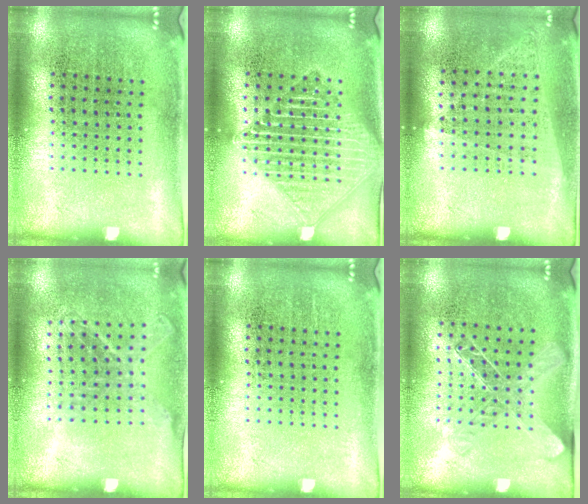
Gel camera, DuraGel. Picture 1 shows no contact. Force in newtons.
{"total": 2.6, "press": 2.6, "slide": 0.3}
{"total": 1.0, "press": 0.9, "slide": 0.5}
{"total": 1.1, "press": 1.0, "slide": 0.4}
{"total": 0.0}
{"total": 1.4, "press": 1.2, "slide": 0.6}